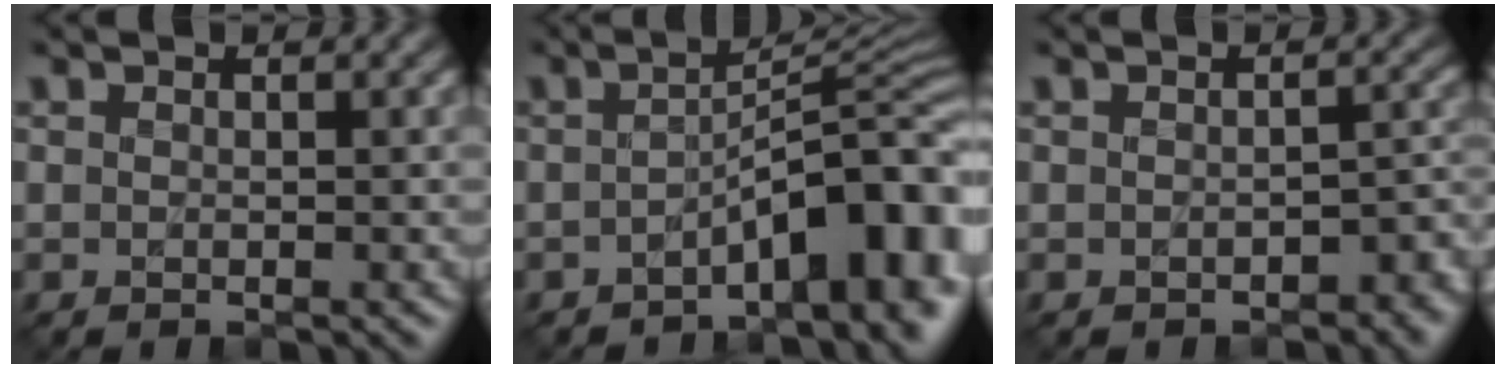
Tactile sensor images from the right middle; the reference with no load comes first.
{"total": 8.7, "force": [-3.7, 2.5, 7.5], "torque": [-0.091, 0.017, -0.063]}
{"total": 2.9, "force": [-1.5, 1.5, 1.9], "torque": [-0.020, 0.000, -0.017]}